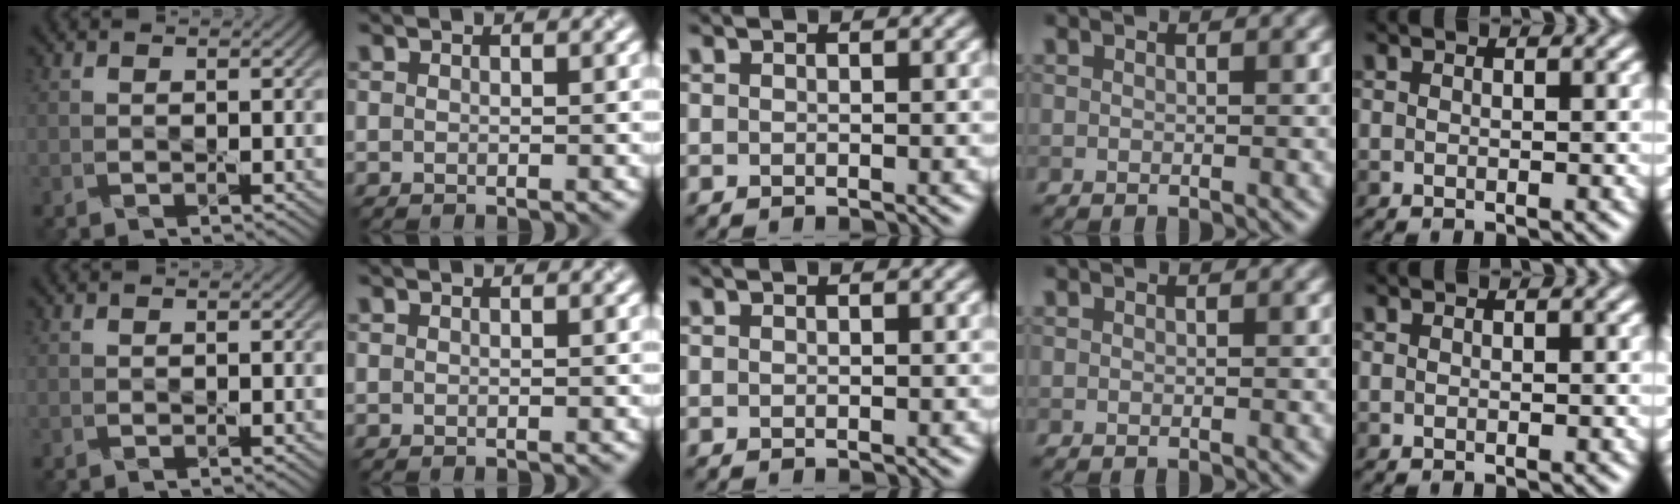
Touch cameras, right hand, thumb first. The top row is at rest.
{}